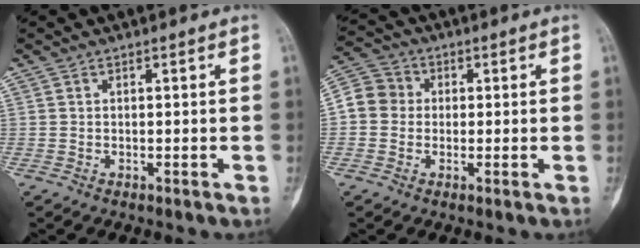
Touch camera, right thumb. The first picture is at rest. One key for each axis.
{"total": 6.8, "fx": -0.3, "fy": 6.3, "fz": 2.6, "tx": -0.032, "ty": 0.019, "tz": -0.021}